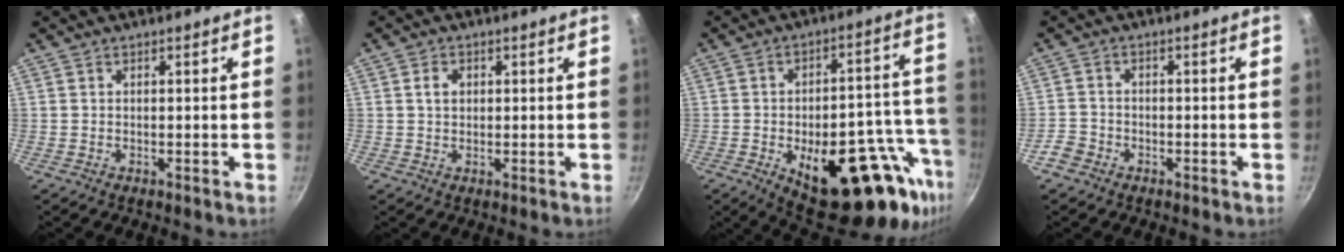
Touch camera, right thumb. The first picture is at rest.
{"total": 2.5, "force": [0.5, 1.9, 1.5], "torque": [-0.016, 0.003, 0.010]}
{"total": 25.0, "force": [-9.9, 11.4, 20.0], "torque": [-0.206, 0.029, -0.124]}
{"total": 3.4, "force": [-2.2, 2.4, 1.0], "torque": [-0.019, 0.025, -0.044]}